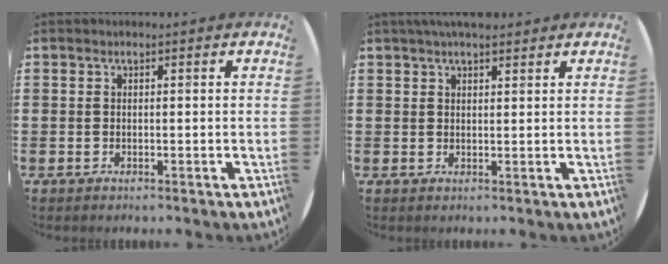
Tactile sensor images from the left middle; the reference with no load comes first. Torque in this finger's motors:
{"motor_torque": [0.93, -0.78, 0.16, 0.10]}